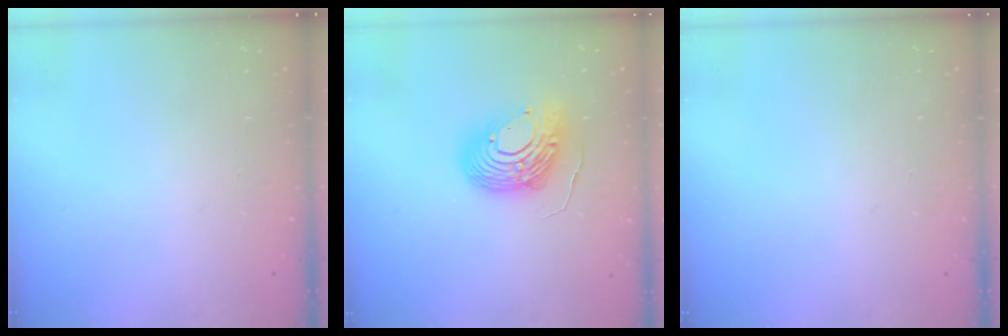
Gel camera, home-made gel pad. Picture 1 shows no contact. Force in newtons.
{"total": 14.4, "press": 14.4, "slide": 1.1}
{"total": 0.0}